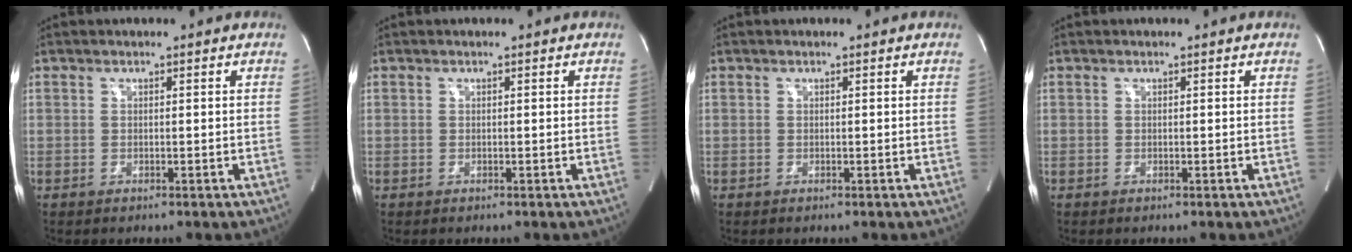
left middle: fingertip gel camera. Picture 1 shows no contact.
{"total": 0.0}
{"total": 0.0}
{"total": 0.0}